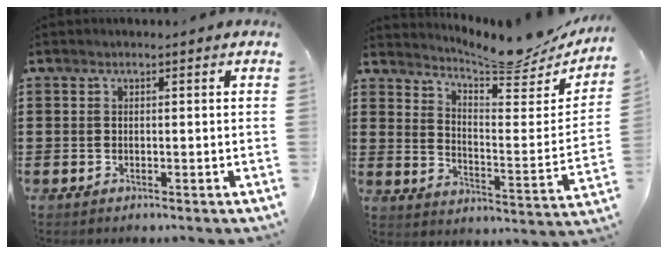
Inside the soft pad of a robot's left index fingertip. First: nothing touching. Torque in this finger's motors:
{"motor_torque": [-0.33, -0.23, -0.29, -0.21]}